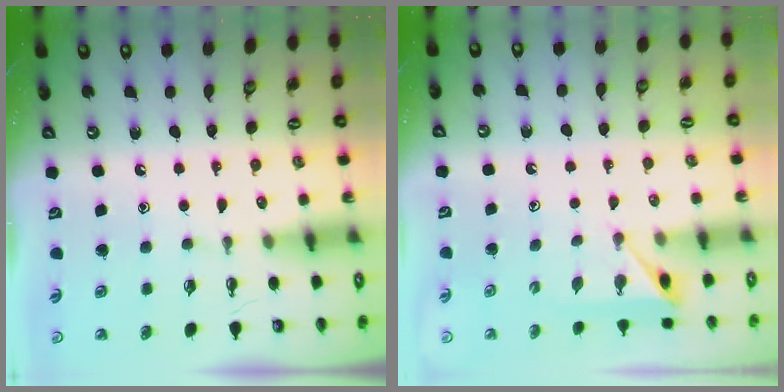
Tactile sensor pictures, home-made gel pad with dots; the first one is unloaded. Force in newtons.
{"total": 3.9, "press": 3.8, "slide": 0.5}